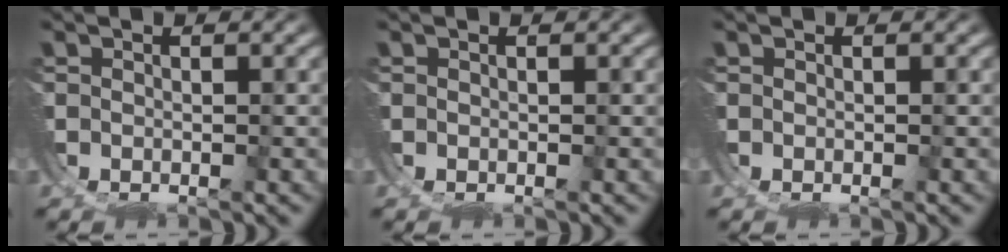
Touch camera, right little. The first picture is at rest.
{"total": 0.0}
{"total": 0.0}